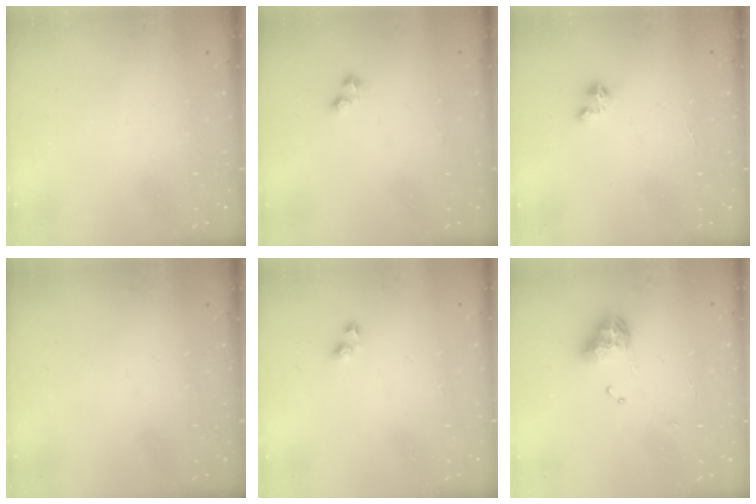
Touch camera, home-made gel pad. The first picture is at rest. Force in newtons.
{"total": 1.6, "press": 1.5, "slide": 0.4}
{"total": 2.0, "press": 2.0, "slide": 0.1}
{"total": 0.0}
{"total": 2.4, "press": 2.0, "slide": 1.3}
{"total": 9.4, "press": 9.4, "slide": 1.1}